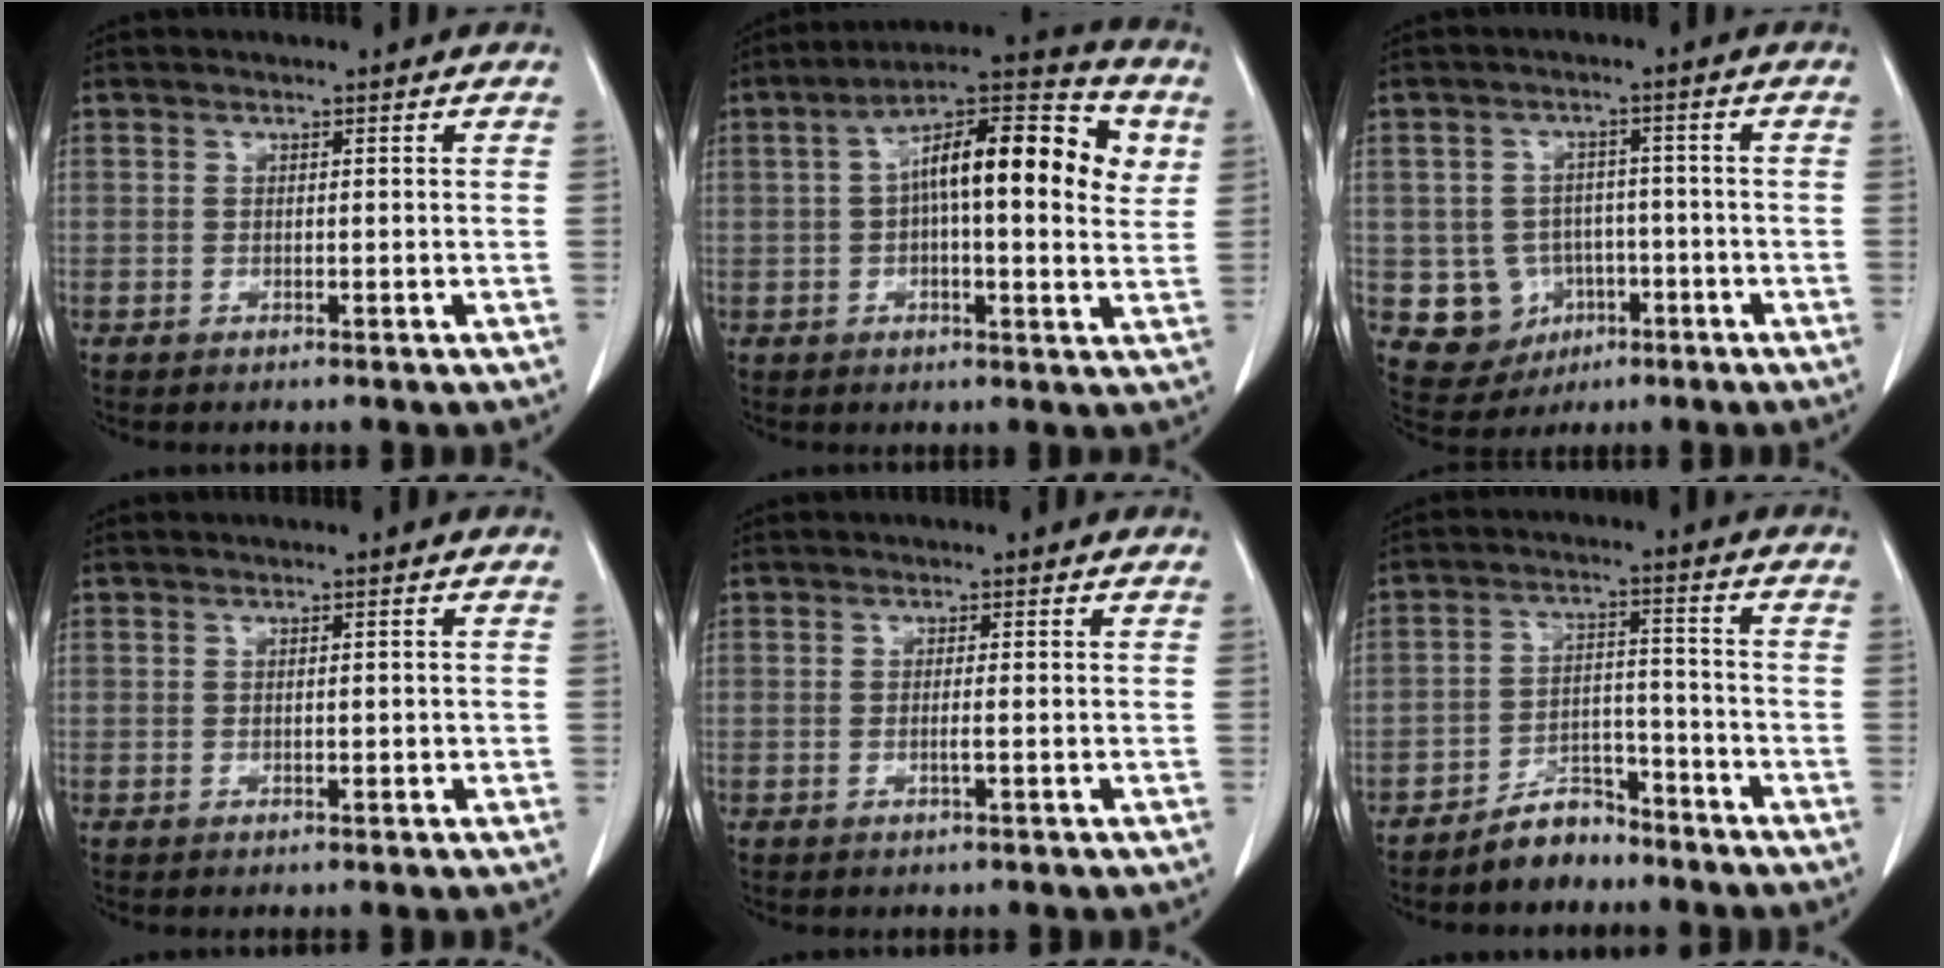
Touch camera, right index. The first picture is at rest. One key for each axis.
{"total": 19.1, "fx": 4.0, "fy": 5.8, "fz": 17.8, "tx": -0.292, "ty": 0.043, "tz": 0.052}
{"total": 8.3, "fx": -2.2, "fy": 7.7, "fz": 2.3, "tx": -0.043, "ty": 0.017, "tz": -0.020}
{"total": 1.4, "fx": -0.2, "fy": 0.7, "fz": 1.1, "tx": -0.027, "ty": 0.004, "tz": 0.002}
{"total": 1.6, "fx": -0.4, "fy": 0.3, "fz": 1.6, "tx": -0.034, "ty": -0.001, "tz": -0.006}
{"total": 6.7, "fx": -5.7, "fy": 3.1, "fz": 1.9, "tx": -0.032, "ty": 0.016, "tz": -0.098}